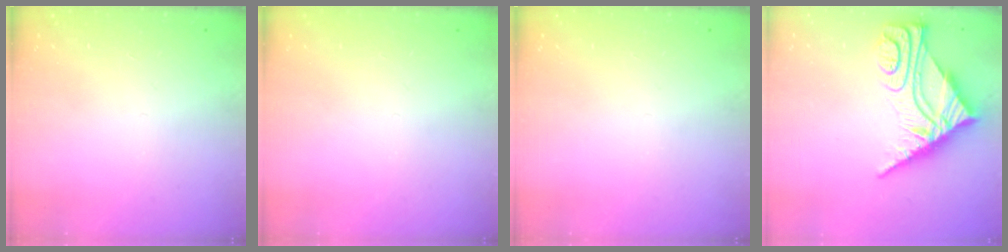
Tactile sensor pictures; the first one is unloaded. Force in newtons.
{"total": 0.0}
{"total": 0.0}
{"total": 11.3, "press": 11.2, "slide": 1.1}